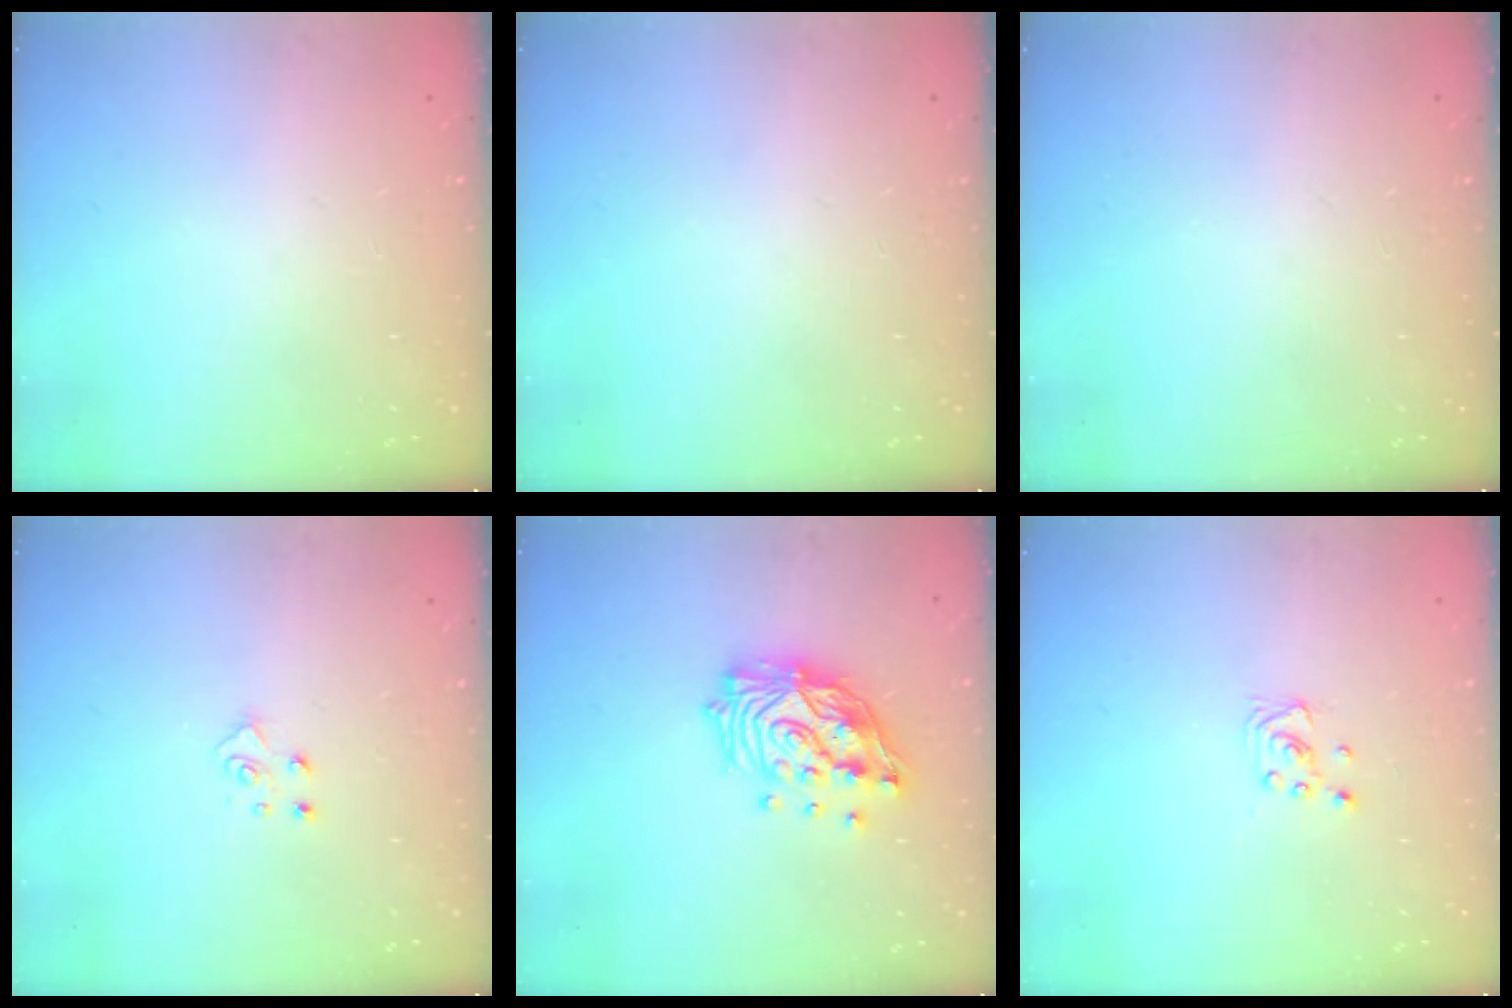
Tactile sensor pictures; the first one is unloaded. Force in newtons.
{"total": 0.0}
{"total": 0.0}
{"total": 4.3, "press": 4.2, "slide": 0.4}
{"total": 16.7, "press": 16.6, "slide": 1.1}
{"total": 2.1, "press": 2.1, "slide": 0.2}